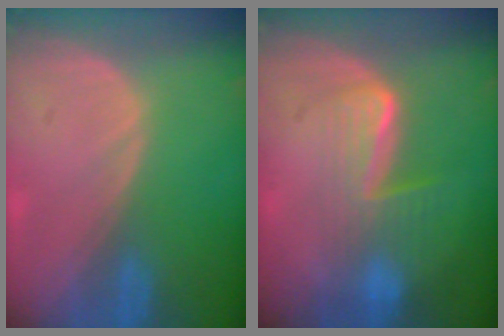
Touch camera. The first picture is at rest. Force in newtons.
{"total": 6.6, "press": 5.9, "slide": 3.0}